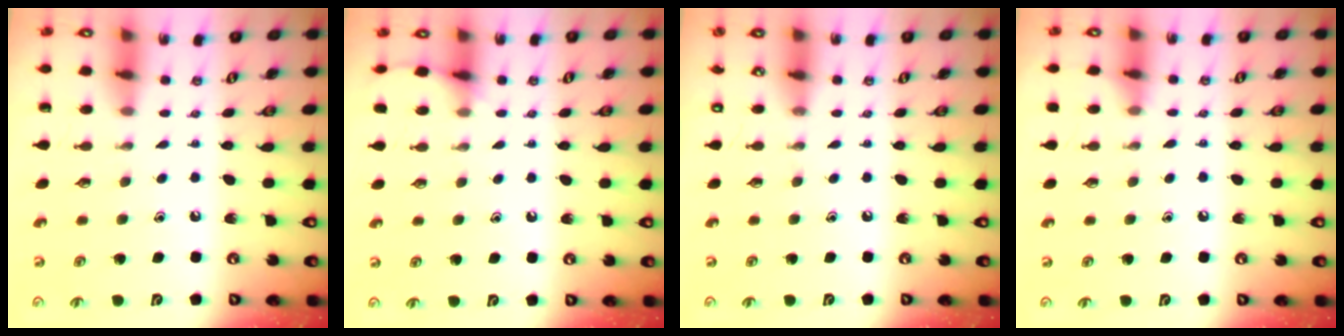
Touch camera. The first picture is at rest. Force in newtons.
{"total": 4.6, "press": 4.6, "slide": 0.6}
{"total": 0.0}
{"total": 4.7, "press": 4.7, "slide": 0.7}